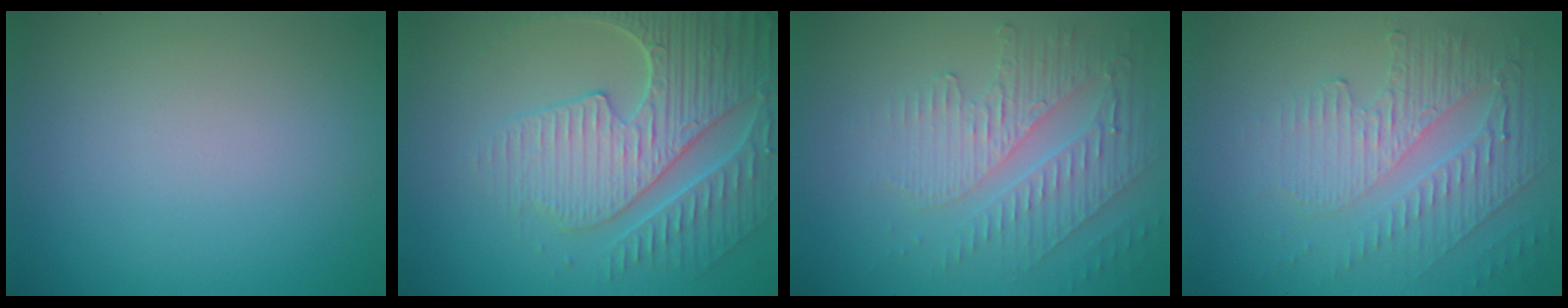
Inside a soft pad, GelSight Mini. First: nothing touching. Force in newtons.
{"total": 6.7, "press": 5.5, "slide": 3.8}
{"total": 4.0, "press": 3.3, "slide": 2.3}
{"total": 5.8, "press": 3.4, "slide": 4.7}